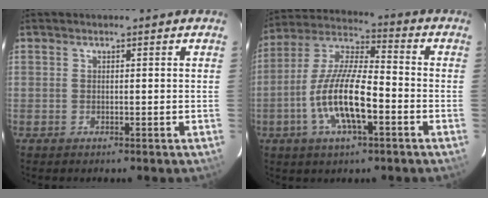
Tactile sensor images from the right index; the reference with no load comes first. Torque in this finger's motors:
{"motor_torque": [0.60, -0.29, 1.05, 0.21]}